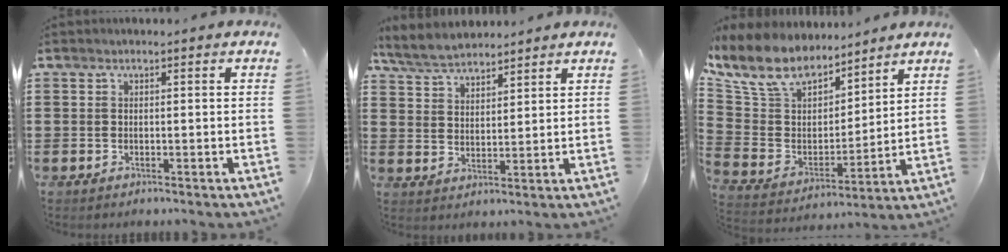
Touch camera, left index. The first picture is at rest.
{"total": 5.5, "force": [5.1, 1.3, 1.4], "torque": [-0.047, -0.008, 0.095]}
{"total": 10.7, "force": [9.0, 4.5, 3.6], "torque": [-0.125, -0.052, 0.165]}